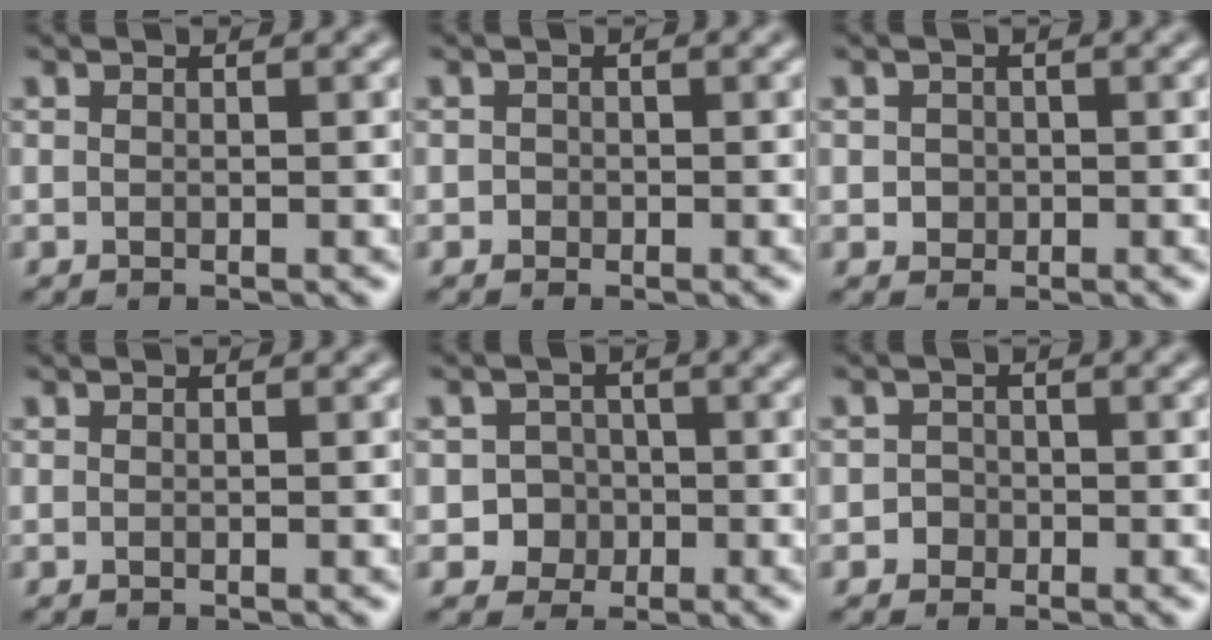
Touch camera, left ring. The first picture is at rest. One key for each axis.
{"total": 0.6, "fx": -0.2, "fy": 0.6, "fz": 0.0, "tx": 0.006, "ty": -0.003, "tz": -0.004}
{"total": 1.1, "fx": 0.0, "fy": 1.1, "fz": 0.2, "tx": 0.005, "ty": -0.003, "tz": 0.000}
{"total": 0.0}
{"total": 3.4, "fx": -1.2, "fy": 3.1, "fz": 0.4, "tx": 0.026, "ty": 0.002, "tz": -0.028}
{"total": 1.2, "fx": -0.4, "fy": 1.1, "fz": 0.0, "tx": 0.016, "ty": 0.002, "tz": -0.012}